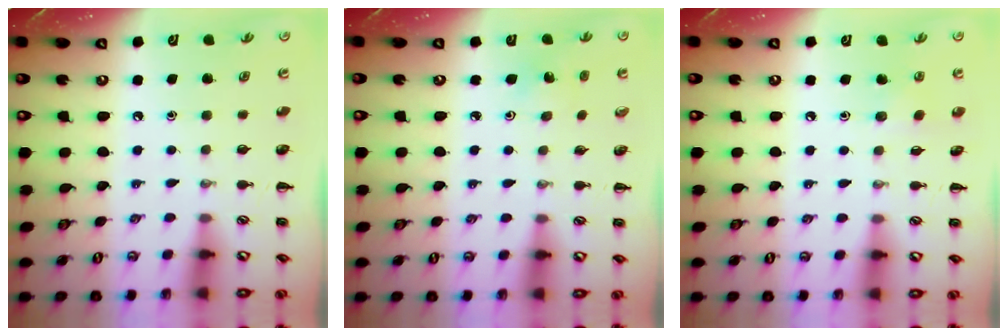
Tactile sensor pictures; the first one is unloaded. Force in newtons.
{"total": 3.0, "press": 2.9, "slide": 0.9}
{"total": 3.4, "press": 3.2, "slide": 1.0}